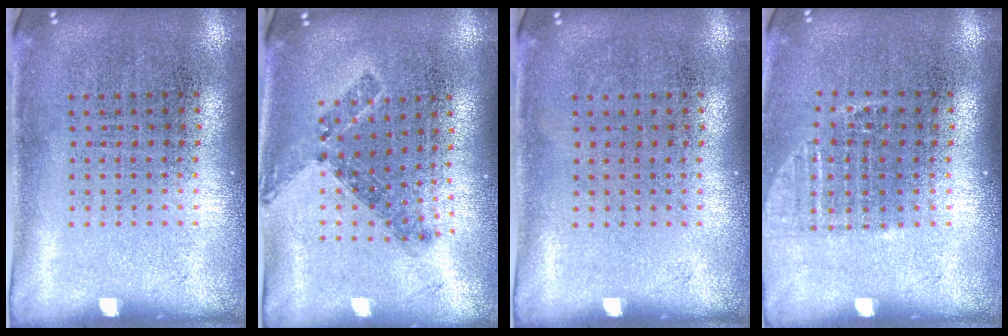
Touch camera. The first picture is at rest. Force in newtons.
{"total": 0.7, "press": 0.6, "slide": 0.3}
{"total": 0.0}
{"total": 1.1, "press": 1.0, "slide": 0.5}